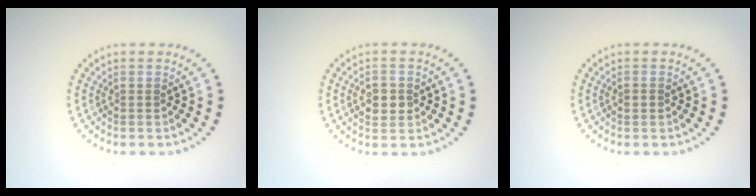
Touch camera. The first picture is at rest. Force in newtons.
{"total": 2.8, "press": 2.8, "slide": 0.2}
{"total": 0.9, "press": 0.9, "slide": 0.1}